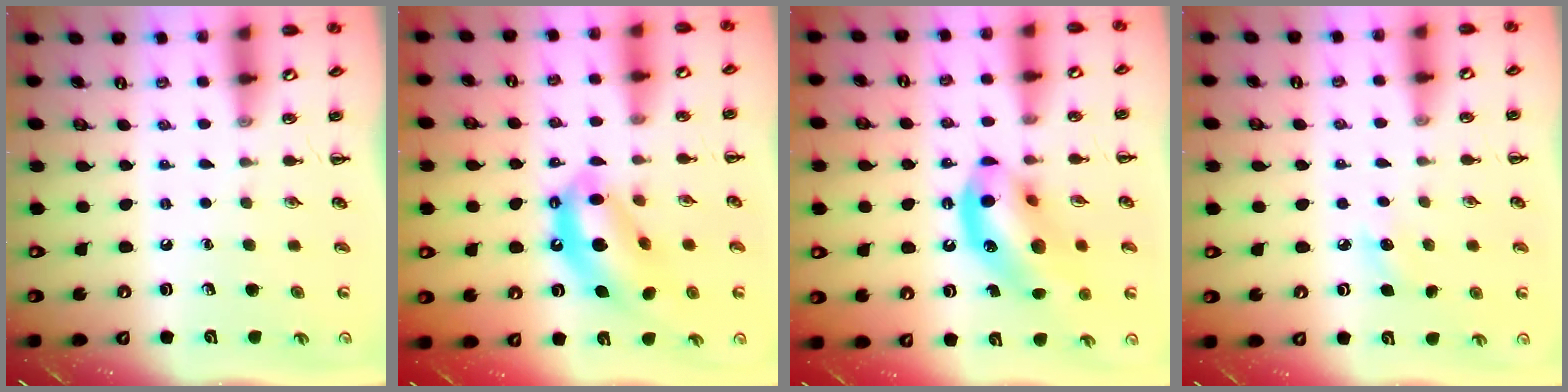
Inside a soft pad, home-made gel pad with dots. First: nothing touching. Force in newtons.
{"total": 12.9, "press": 12.4, "slide": 3.4}
{"total": 16.4, "press": 16.1, "slide": 3.2}
{"total": 6.1, "press": 5.9, "slide": 1.7}